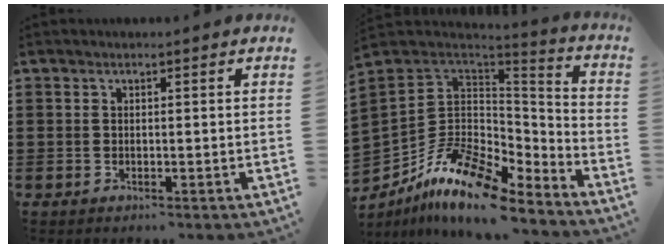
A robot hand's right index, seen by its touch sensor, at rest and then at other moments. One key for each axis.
{"total": 13.5, "fx": -8.8, "fy": 6.2, "fz": 8.1, "tx": -0.177, "ty": 0.018, "tz": -0.163}